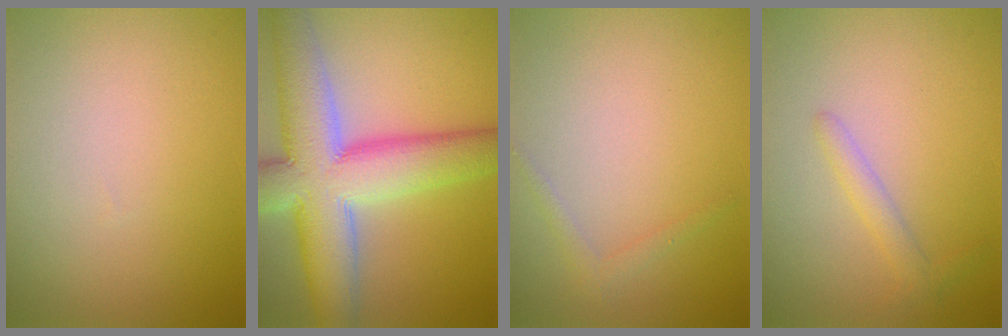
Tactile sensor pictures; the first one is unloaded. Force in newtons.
{"total": 12.0, "press": 12.0, "slide": 1.0}
{"total": 1.1, "press": 1.1, "slide": 0.1}
{"total": 1.5, "press": 1.5, "slide": 0.1}